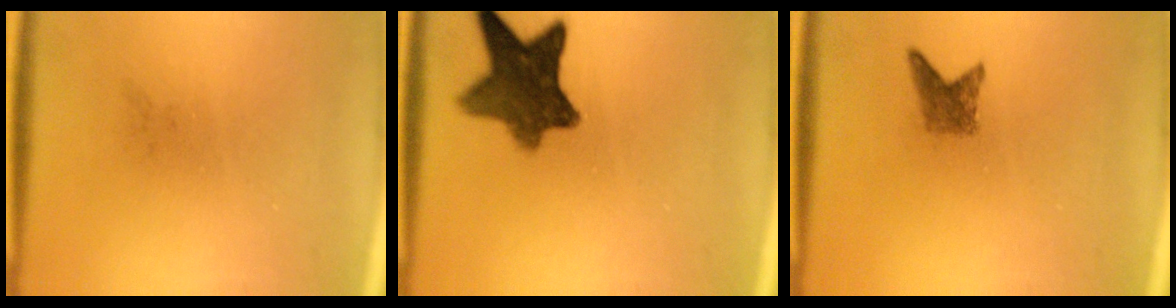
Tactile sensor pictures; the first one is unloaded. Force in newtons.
{"total": 9.8}
{"total": 2.0}